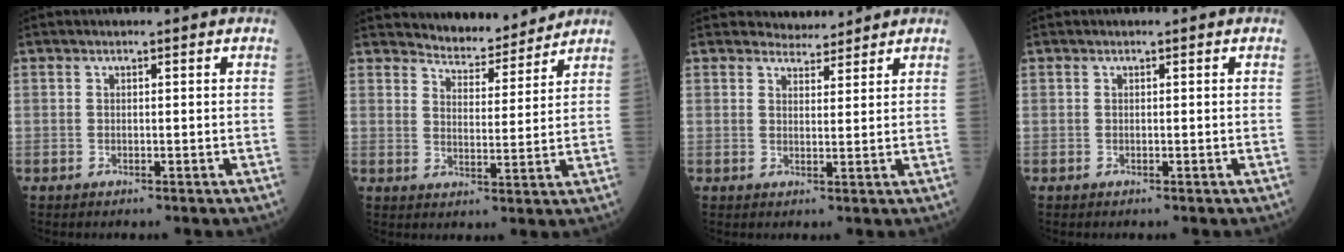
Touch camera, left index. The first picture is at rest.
{"total": 6.6, "force": [6.6, 0.9, 0.3], "torque": [-0.015, 0.000, 0.100]}
{"total": 2.8, "force": [2.7, 0.6, -0.3], "torque": [0.001, 0.003, 0.046]}
{"total": 0.0}